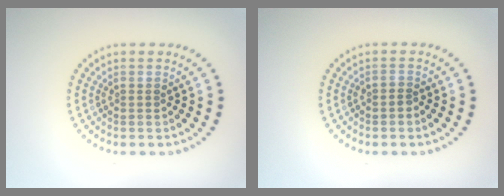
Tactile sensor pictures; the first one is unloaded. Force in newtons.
{"total": 0.6, "press": 0.3, "slide": 0.5}